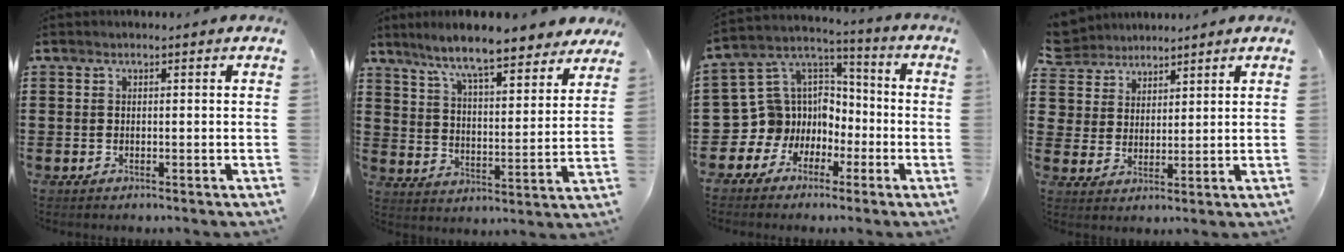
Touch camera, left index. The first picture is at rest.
{"total": 8.7, "force": [7.7, 0.4, 4.1], "torque": [-0.109, -0.042, 0.131]}
{"total": 9.6, "force": [-2.8, 9.0, 1.5], "torque": [-0.071, -0.001, -0.046]}
{"total": 5.0, "force": [4.1, 2.8, -0.6], "torque": [-0.018, -0.014, 0.076]}